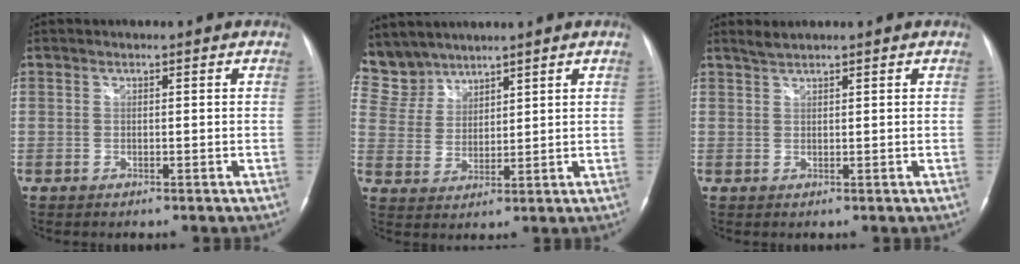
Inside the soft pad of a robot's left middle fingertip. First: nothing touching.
{"total": 6.6, "force": [6.1, 2.5, -0.5], "torque": [0.002, 0.010, 0.139]}
{"total": 1.4, "force": [1.3, -0.2, 0.3], "torque": [-0.007, 0.005, 0.031]}